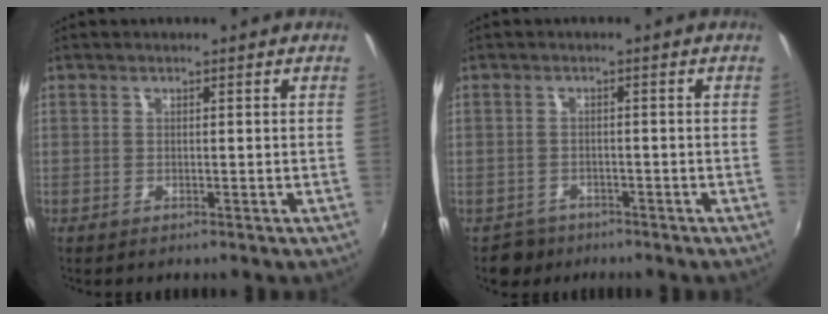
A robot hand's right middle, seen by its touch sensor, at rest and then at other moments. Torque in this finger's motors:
{"motor_torque": [-0.36, -0.22, 0.05, 0.01]}